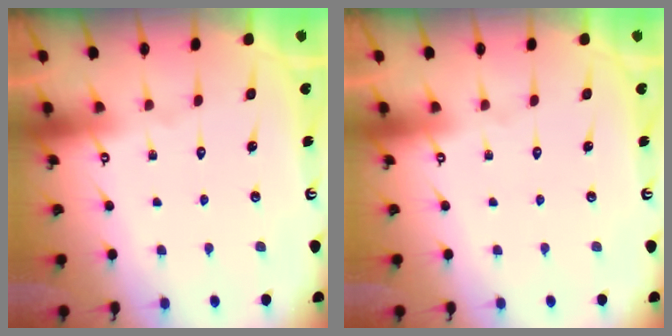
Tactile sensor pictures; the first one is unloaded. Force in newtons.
{"total": 0.0}